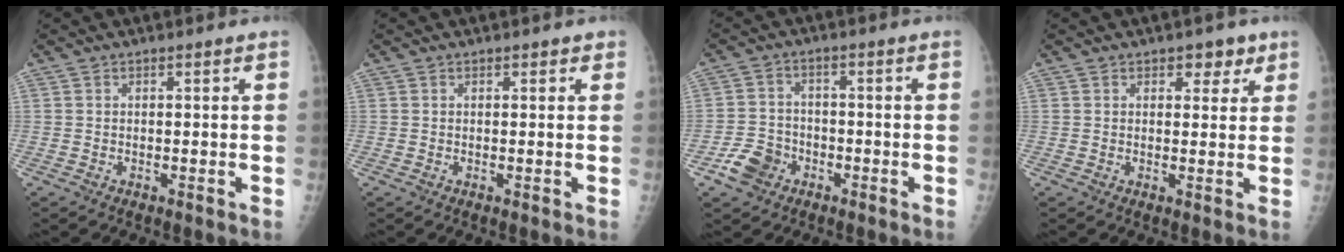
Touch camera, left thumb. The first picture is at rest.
{"total": 0.7, "force": [0.4, 0.4, 0.2], "torque": [0.005, -0.001, 0.000]}
{"total": 6.2, "force": [-3.3, 4.8, 2.2], "torque": [-0.027, 0.020, -0.058]}
{"total": 3.7, "force": [2.1, 2.3, 1.9], "torque": [0.005, -0.008, 0.025]}